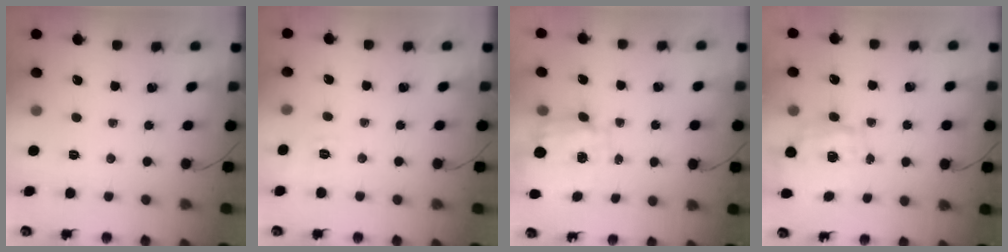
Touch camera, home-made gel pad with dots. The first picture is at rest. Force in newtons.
{"total": 2.4, "press": 1.1, "slide": 2.1}
{"total": 2.9, "press": 2.7, "slide": 1.1}
{"total": 1.2, "press": 1.1, "slide": 0.5}